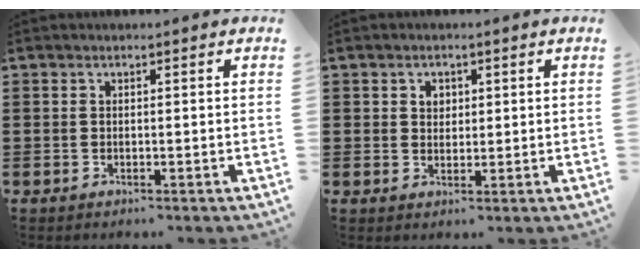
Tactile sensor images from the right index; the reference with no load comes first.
{"total": 1.9, "force": [0.8, 1.5, 0.8], "torque": [-0.021, 0.008, 0.014]}